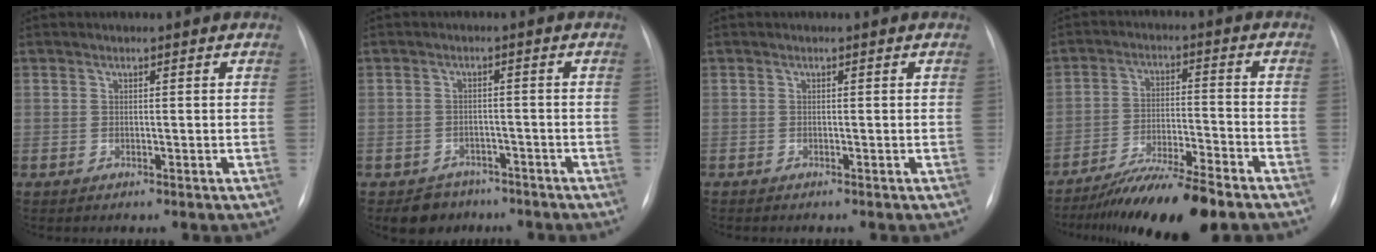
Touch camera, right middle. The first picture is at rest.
{"total": 4.6, "force": [-3.4, 3.1, 0.2], "torque": [0.001, 0.011, -0.046]}
{"total": 0.0}
{"total": 12.2, "force": [-9.9, 0.5, 7.1], "torque": [-0.116, -0.016, -0.165]}